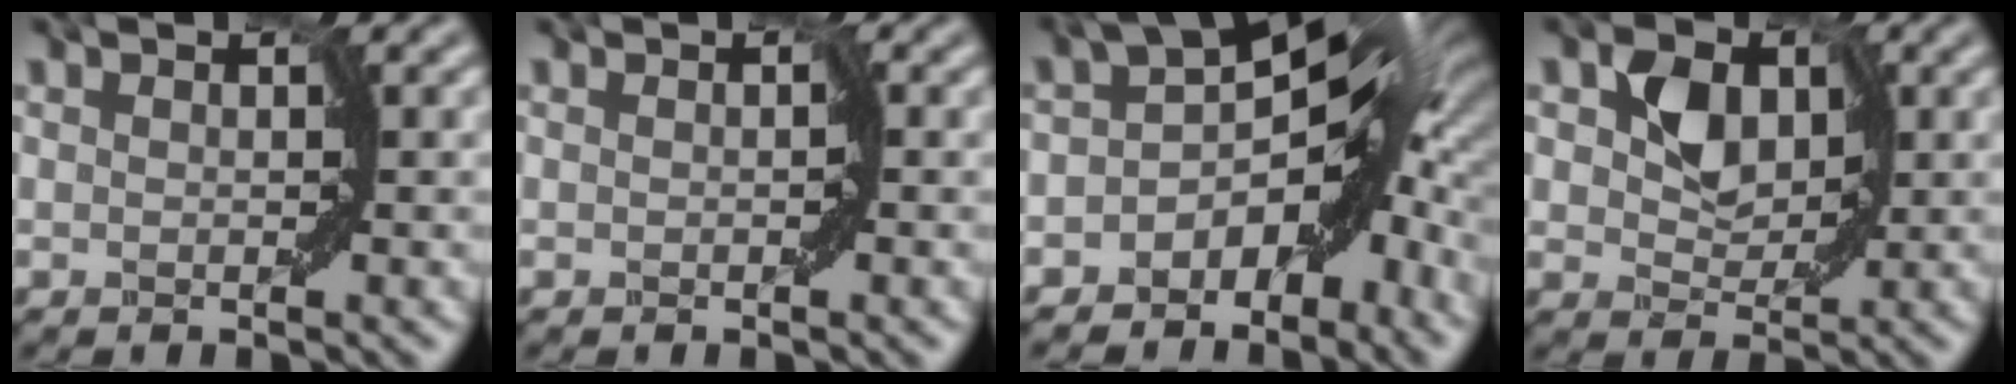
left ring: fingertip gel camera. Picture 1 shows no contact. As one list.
[{"total": 0.0}, {"total": 7.9, "force": [-3.2, 4.6, 5.6], "torque": [-0.043, 0.011, -0.068]}, {"total": 3.1, "force": [0.6, 2.7, 1.4], "torque": [-0.020, -0.004, 0.013]}]